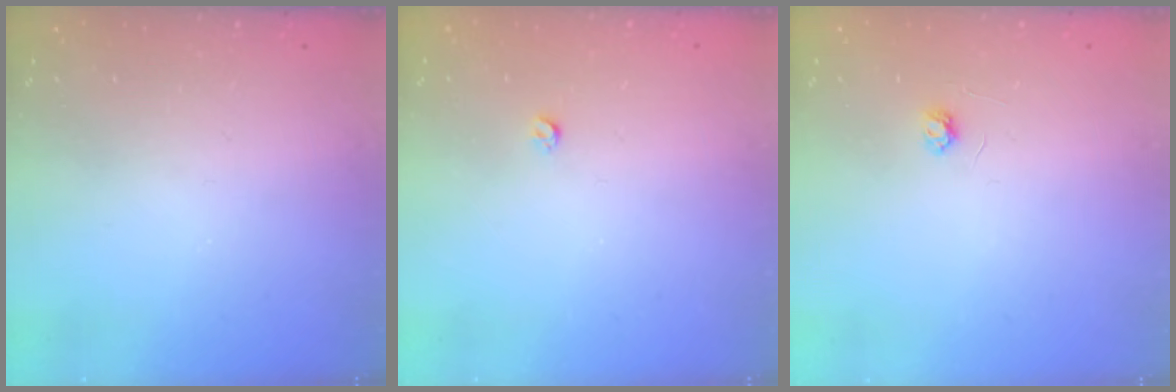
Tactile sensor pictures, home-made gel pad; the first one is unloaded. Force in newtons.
{"total": 2.8, "press": 2.8, "slide": 0.5}
{"total": 2.6, "press": 2.6, "slide": 0.3}